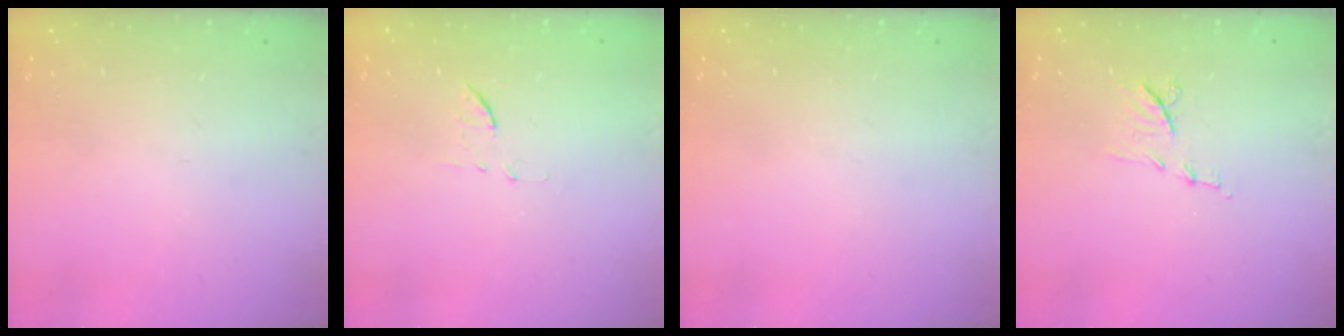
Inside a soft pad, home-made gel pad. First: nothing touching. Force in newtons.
{"total": 6.2, "press": 6.0, "slide": 1.8}
{"total": 0.0}
{"total": 6.9, "press": 6.9, "slide": 0.5}